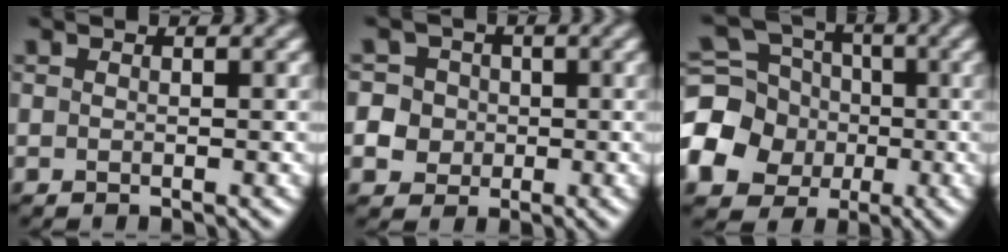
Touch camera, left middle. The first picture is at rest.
{"total": 7.5, "force": [-0.2, 7.1, 2.4], "torque": [-0.047, 0.027, -0.024]}
{"total": 9.5, "force": [-2.0, 8.1, 4.5], "torque": [-0.111, -0.015, -0.053]}